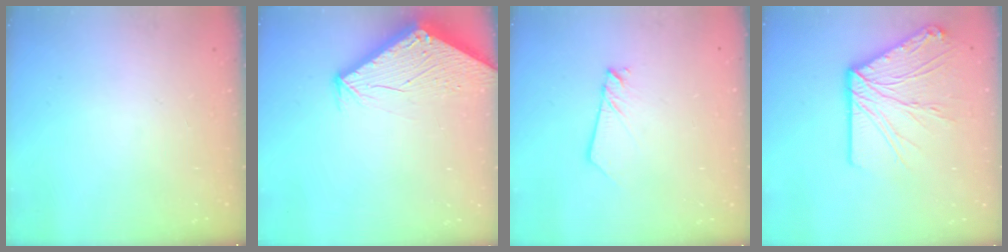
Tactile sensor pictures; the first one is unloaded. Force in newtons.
{"total": 2.5, "press": 2.5, "slide": 0.1}
{"total": 2.4, "press": 2.4, "slide": 0.1}
{"total": 16.9, "press": 16.7, "slide": 2.1}